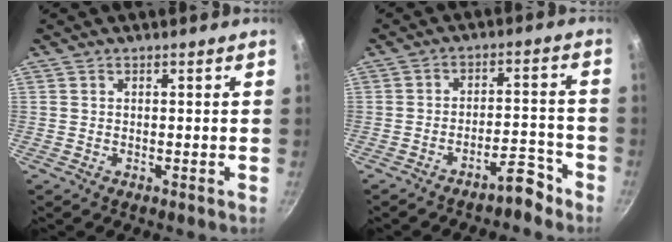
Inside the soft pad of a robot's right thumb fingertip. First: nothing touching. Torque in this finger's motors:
{"motor_torque": [0.31, 0.10, -0.06, 0.00, -0.01]}